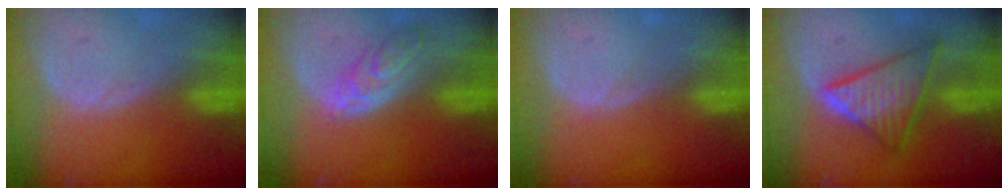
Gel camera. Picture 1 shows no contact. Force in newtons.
{"total": 5.4, "press": 5.1, "slide": 1.9}
{"total": 0.0}
{"total": 8.8, "press": 8.7, "slide": 0.6}